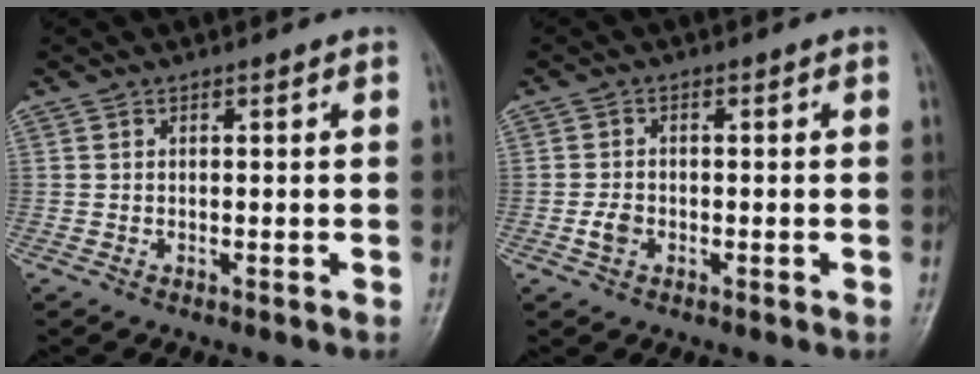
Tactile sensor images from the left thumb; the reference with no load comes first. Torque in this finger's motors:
{"motor_torque": [0.26, 0.05, 0.40, 0.18, -0.02]}